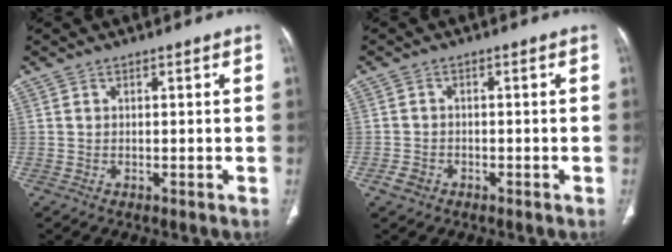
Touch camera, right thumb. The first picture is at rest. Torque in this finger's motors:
{"motor_torque": [3.34, 1.67, 0.03, -0.28, -0.01]}